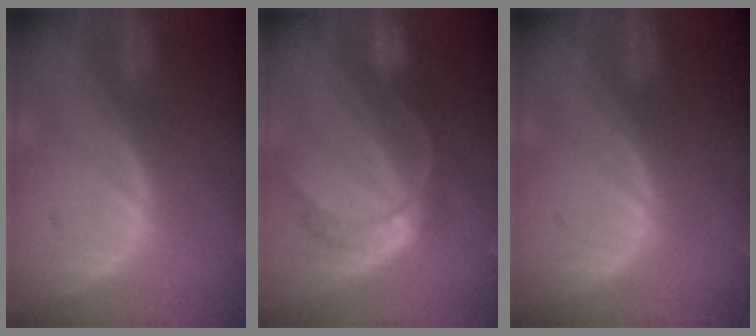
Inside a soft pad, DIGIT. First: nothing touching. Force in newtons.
{"total": 8.0, "press": 6.7, "slide": 4.4}
{"total": 0.0}